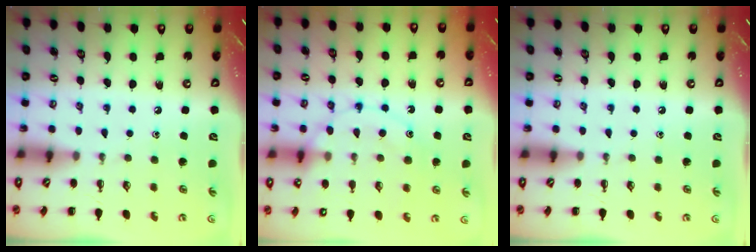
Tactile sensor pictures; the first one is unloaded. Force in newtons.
{"total": 12.7, "press": 12.6, "slide": 1.0}
{"total": 0.0}